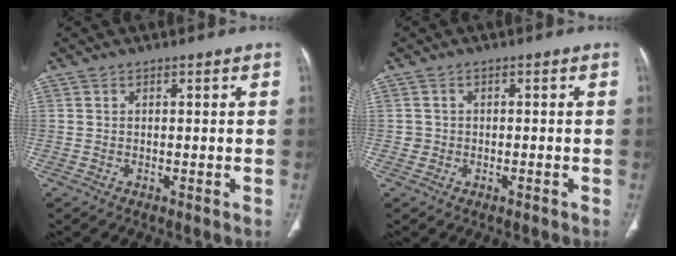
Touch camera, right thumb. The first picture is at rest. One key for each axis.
{"total": 1.1, "fx": -0.4, "fy": 1.0, "fz": 0.0, "tx": 0.005, "ty": 0.006, "tz": -0.009}